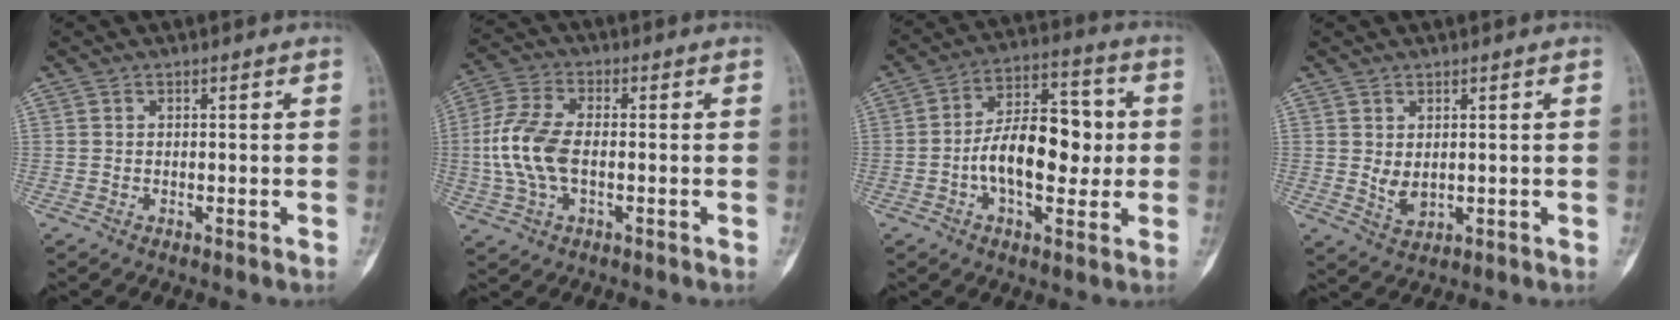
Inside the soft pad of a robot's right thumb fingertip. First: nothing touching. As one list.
[{"total": 10.6, "force": [-0.8, 5.7, 8.9], "torque": [-0.202, 0.015, -0.019]}, {"total": 14.7, "force": [-0.9, 7.9, 12.3], "torque": [-0.171, 0.030, -0.021]}, {"total": 3.2, "force": [0.5, 2.0, 2.5], "torque": [-0.034, -0.011, 0.019]}]